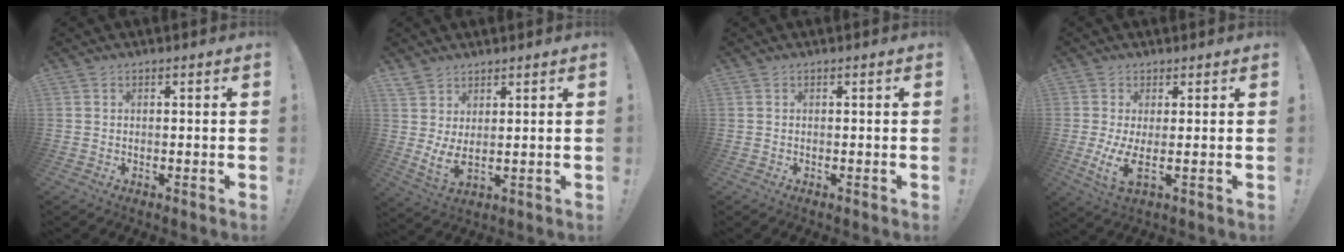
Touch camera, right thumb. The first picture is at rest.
{"total": 5.1, "force": [3.1, 1.8, 3.6], "torque": [-0.068, -0.030, 0.059]}
{"total": 0.0}
{"total": 5.9, "force": [0.8, 1.4, 5.7], "torque": [-0.101, -0.028, 0.015]}